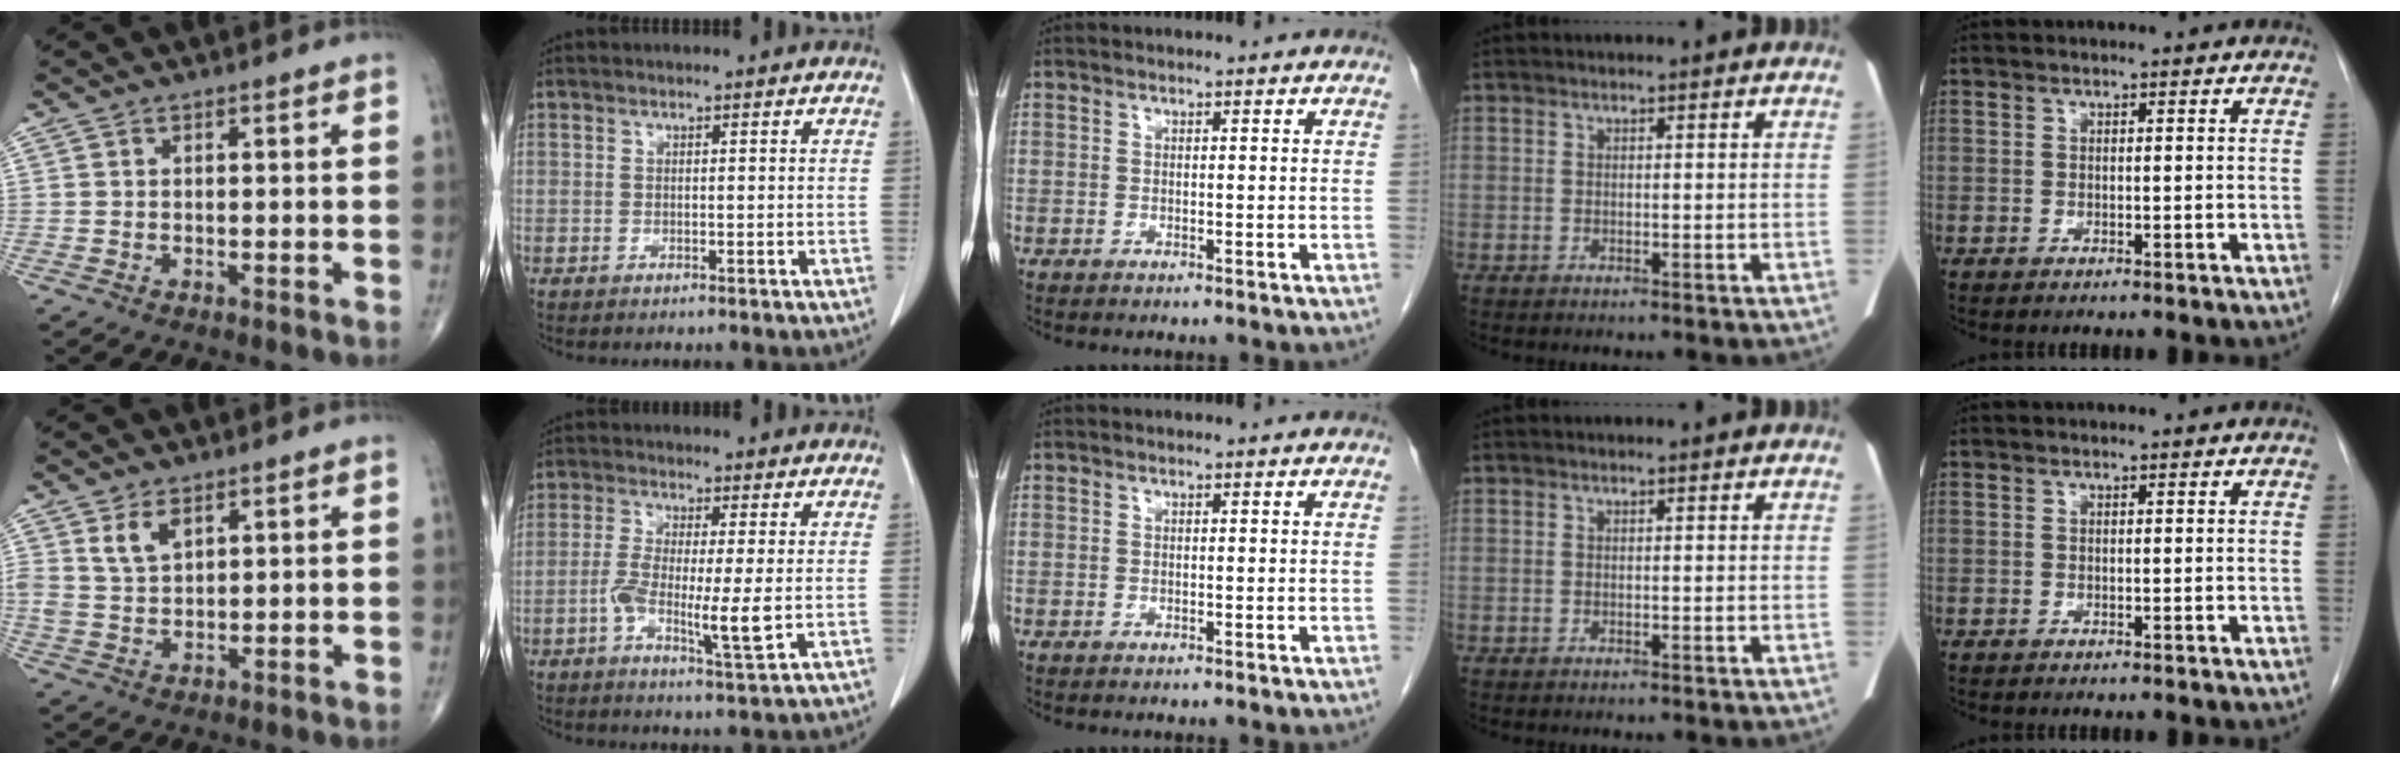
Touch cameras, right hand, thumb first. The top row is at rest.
{"thumb": {"total": 4.9, "force": [2.6, 2.7, 3.1], "torque": [-0.050, -0.014, 0.056]}, "index": {"total": 7.8, "force": [-1.7, 0.8, 7.6], "torque": [-0.135, -0.014, -0.033]}}